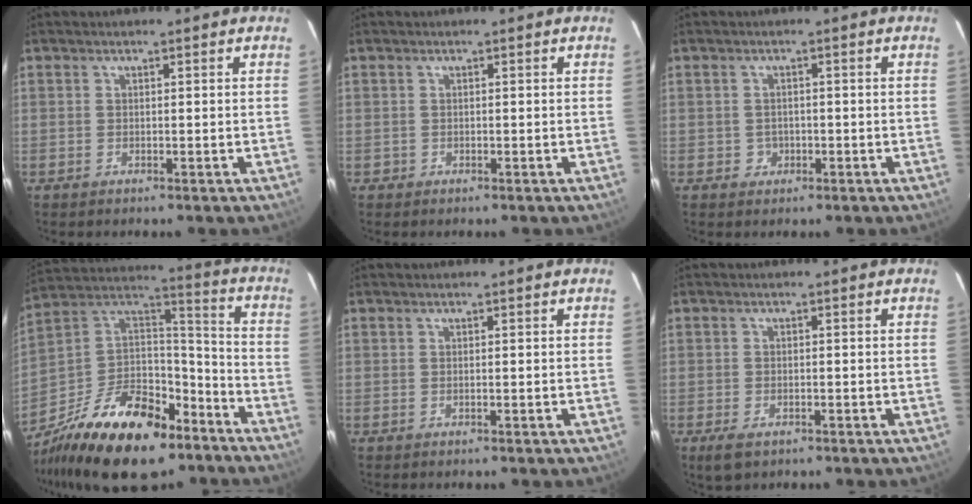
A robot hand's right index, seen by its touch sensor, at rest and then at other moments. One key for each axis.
{"total": 1.1, "fx": -0.3, "fy": 1.0, "fz": 0.0, "tx": 0.001, "ty": 0.005, "tz": -0.003}
{"total": 2.3, "fx": -0.6, "fy": 2.2, "fz": 0.2, "tx": -0.003, "ty": 0.003, "tz": -0.005}
{"total": 27.7, "fx": -18.0, "fy": 13.1, "fz": 16.4, "tx": -0.324, "ty": 0.011, "tz": -0.286}
{"total": 0.0}
{"total": 3.7, "fx": -2.2, "fy": 1.9, "fz": 2.3, "tx": -0.049, "ty": -0.010, "tz": -0.039}